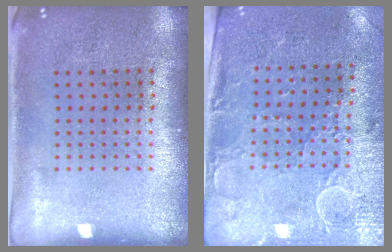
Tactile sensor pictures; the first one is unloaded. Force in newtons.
{"total": 2.9, "press": 2.5, "slide": 1.5}